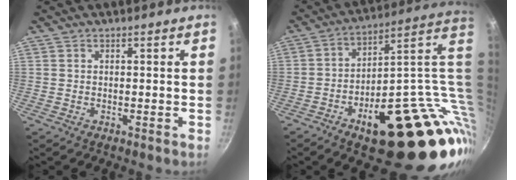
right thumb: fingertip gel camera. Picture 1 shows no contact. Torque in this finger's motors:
{"motor_torque": [3.81, 1.23, 1.48, -1.30, 0.37]}